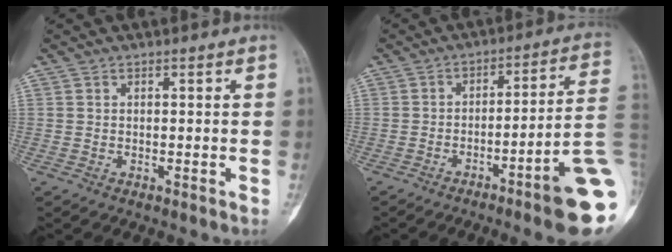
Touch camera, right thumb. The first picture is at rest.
{"total": 14.2, "force": [-5.3, 0.6, 13.2], "torque": [-0.138, 0.033, -0.076]}